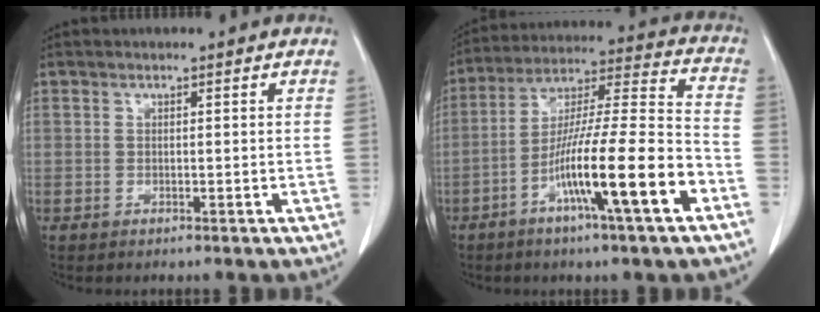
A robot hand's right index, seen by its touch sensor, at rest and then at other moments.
{"total": 17.2, "force": [-7.4, 0.2, 15.5], "torque": [-0.269, -0.007, -0.129]}